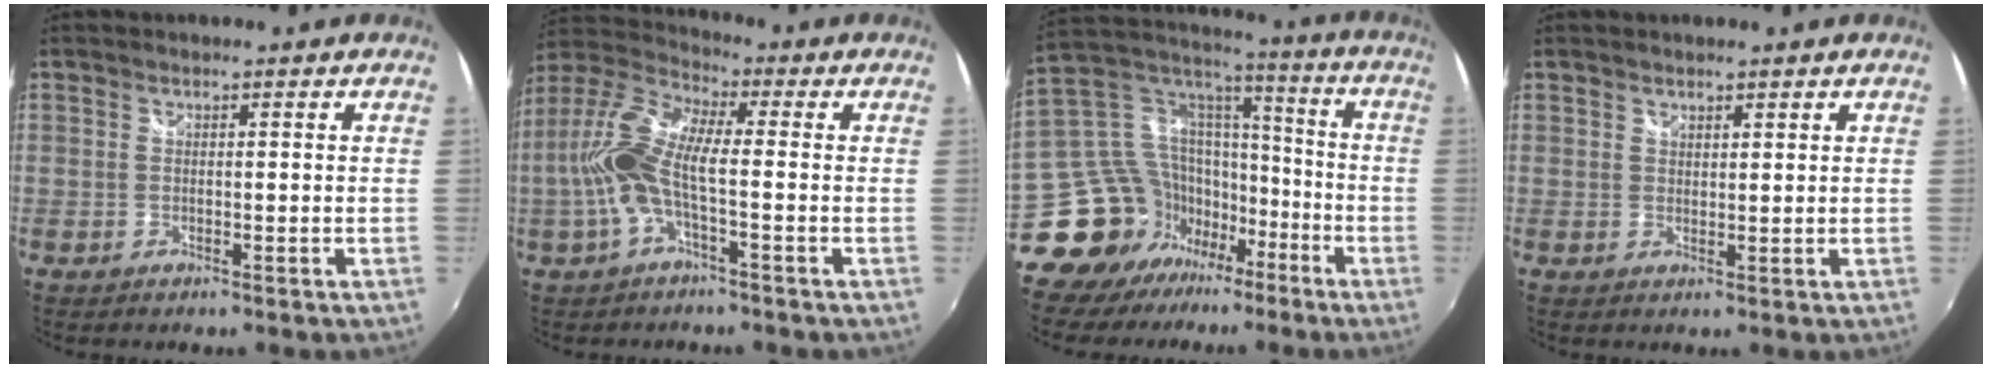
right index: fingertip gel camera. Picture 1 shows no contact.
{"total": 10.9, "force": [-1.6, 2.9, 10.4], "torque": [-0.222, 0.010, -0.031]}
{"total": 19.5, "force": [-13.3, 13.0, 6.0], "torque": [-0.147, 0.053, -0.220]}
{"total": 1.3, "force": [1.2, 0.6, 0.2], "torque": [0.000, 0.001, 0.020]}